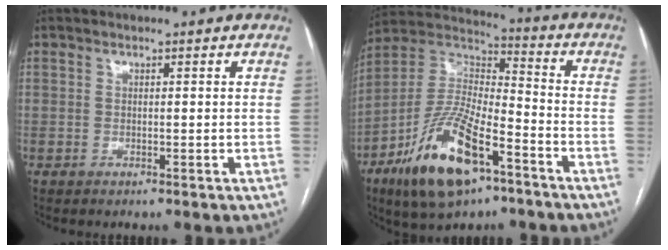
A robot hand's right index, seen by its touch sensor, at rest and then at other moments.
{"total": 18.1, "force": [-9.9, 5.9, 14.0], "torque": [-0.295, -0.012, -0.175]}